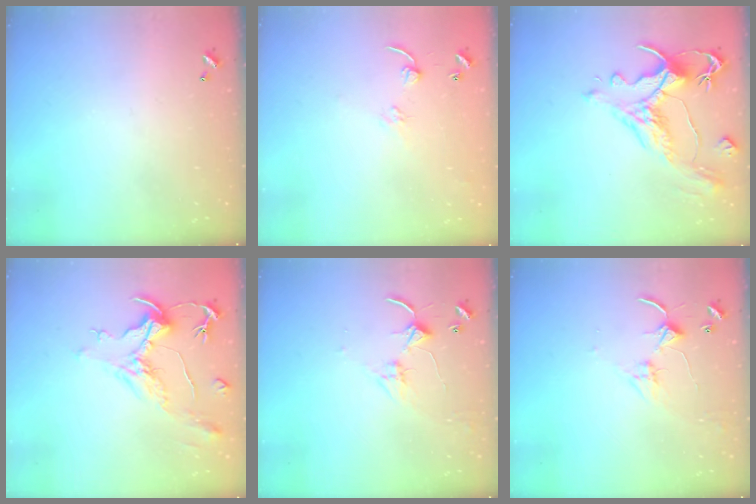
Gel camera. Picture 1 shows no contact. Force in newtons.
{"total": 5.2, "press": 5.1, "slide": 0.6}
{"total": 1.7, "press": 0.9, "slide": 1.5}
{"total": 2.1, "press": 1.7, "slide": 1.3}
{"total": 2.8, "press": 2.8, "slide": 0.4}
{"total": 2.8, "press": 2.8, "slide": 0.4}